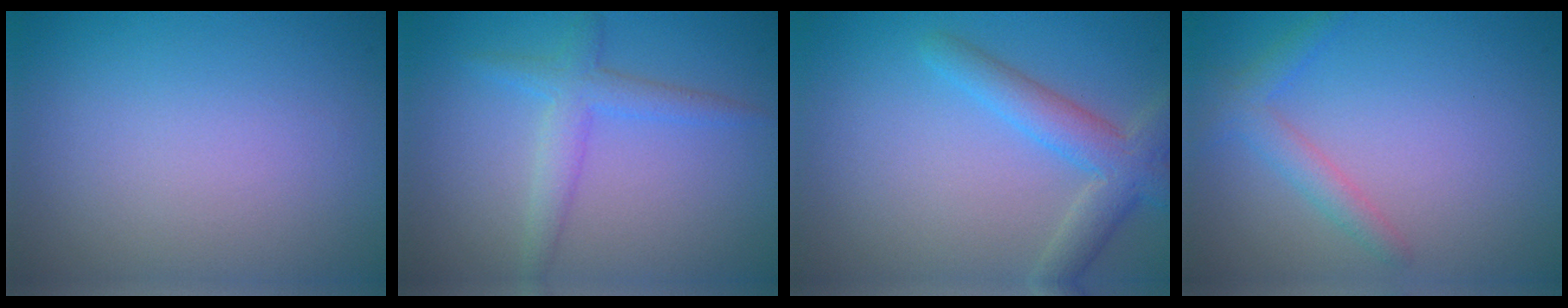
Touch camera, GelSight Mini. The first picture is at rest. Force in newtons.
{"total": 2.7, "press": 2.7, "slide": 0.2}
{"total": 4.1, "press": 4.1, "slide": 0.2}
{"total": 2.2, "press": 2.2, "slide": 0.0}